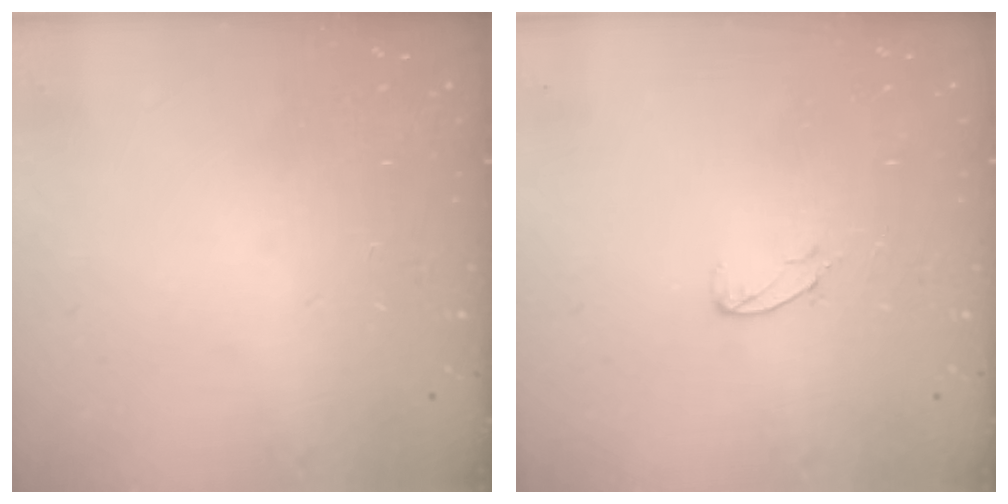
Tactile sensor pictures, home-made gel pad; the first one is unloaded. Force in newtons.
{"total": 5.4, "press": 5.4, "slide": 0.4}